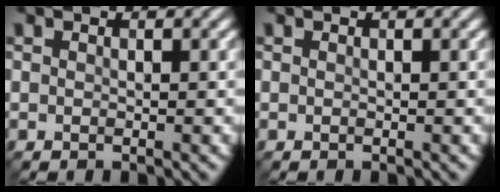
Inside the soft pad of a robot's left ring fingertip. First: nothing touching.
{"total": 0.0}